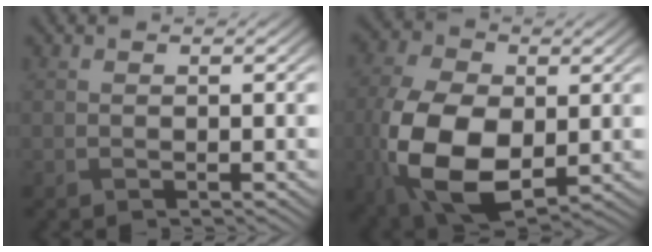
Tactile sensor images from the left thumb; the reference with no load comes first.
{"total": 14.4, "force": [-2.0, 9.2, 10.9], "torque": [-0.275, -0.042, -0.020]}